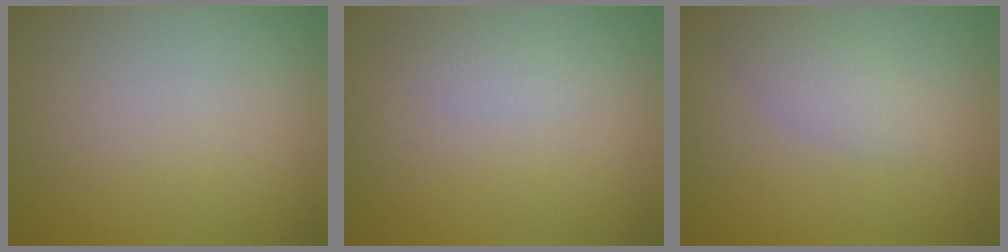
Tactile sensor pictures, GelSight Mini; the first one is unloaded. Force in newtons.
{"total": 1.0, "press": 1.0, "slide": 0.0}
{"total": 2.1, "press": 2.1, "slide": 0.1}